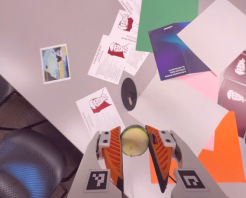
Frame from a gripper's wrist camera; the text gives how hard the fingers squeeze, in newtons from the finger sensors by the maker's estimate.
{"total": 11.3, "left": 11.3, "right": 11.2}